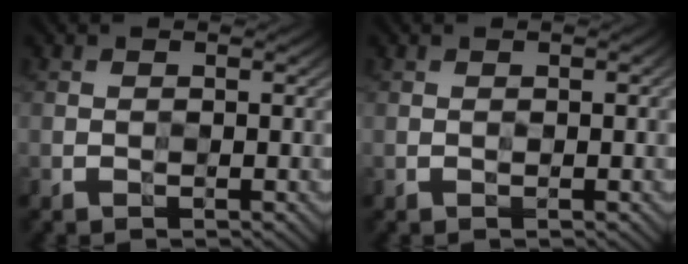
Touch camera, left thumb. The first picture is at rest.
{"total": 0.7, "force": [0.2, 0.0, 0.7], "torque": [-0.012, 0.001, 0.002]}